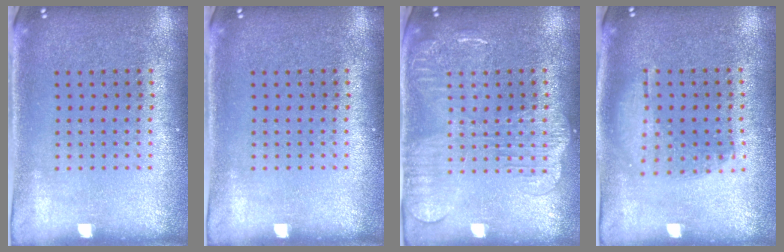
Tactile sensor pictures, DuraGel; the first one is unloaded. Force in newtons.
{"total": 0.0}
{"total": 1.9, "press": 1.8, "slide": 0.5}
{"total": 1.0, "press": 0.9, "slide": 0.3}